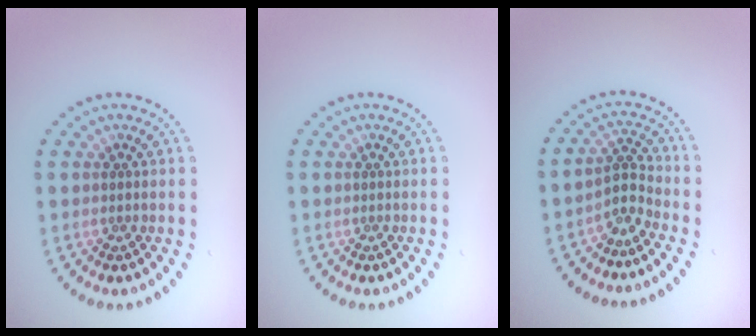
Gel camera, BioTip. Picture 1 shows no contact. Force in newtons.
{"total": 0.0}
{"total": 2.4, "press": 1.6, "slide": 1.8}